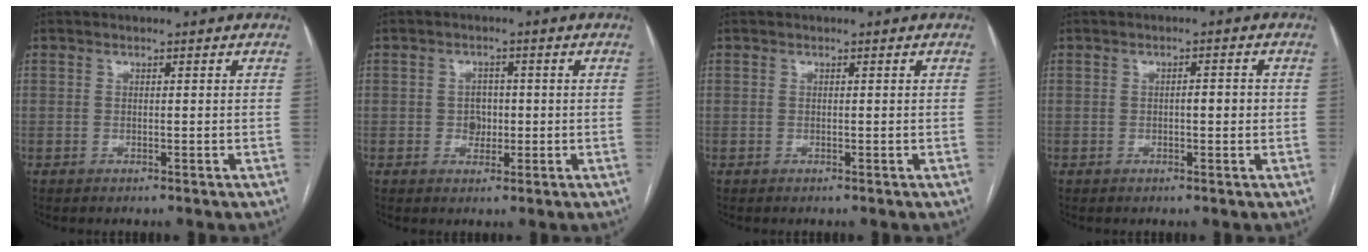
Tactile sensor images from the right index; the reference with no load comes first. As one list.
[{"total": 2.8, "force": [-0.3, 2.3, 1.6], "torque": [-0.017, 0.007, -0.002]}, {"total": 0.0}, {"total": 2.2, "force": [-0.1, 0.7, 2.1], "torque": [-0.030, 0.004, -0.003]}]